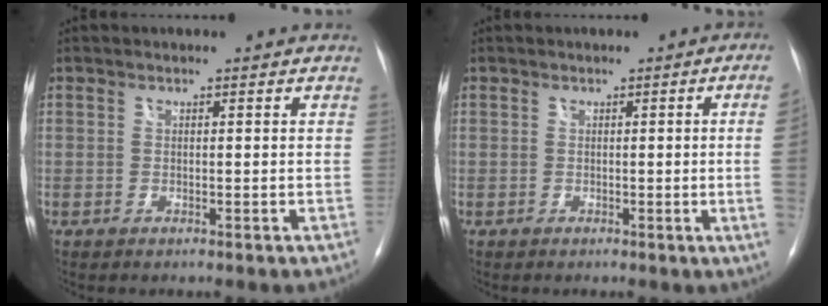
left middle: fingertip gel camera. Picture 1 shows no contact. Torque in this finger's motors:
{"motor_torque": [1.12, -1.02, -0.75, -0.07]}